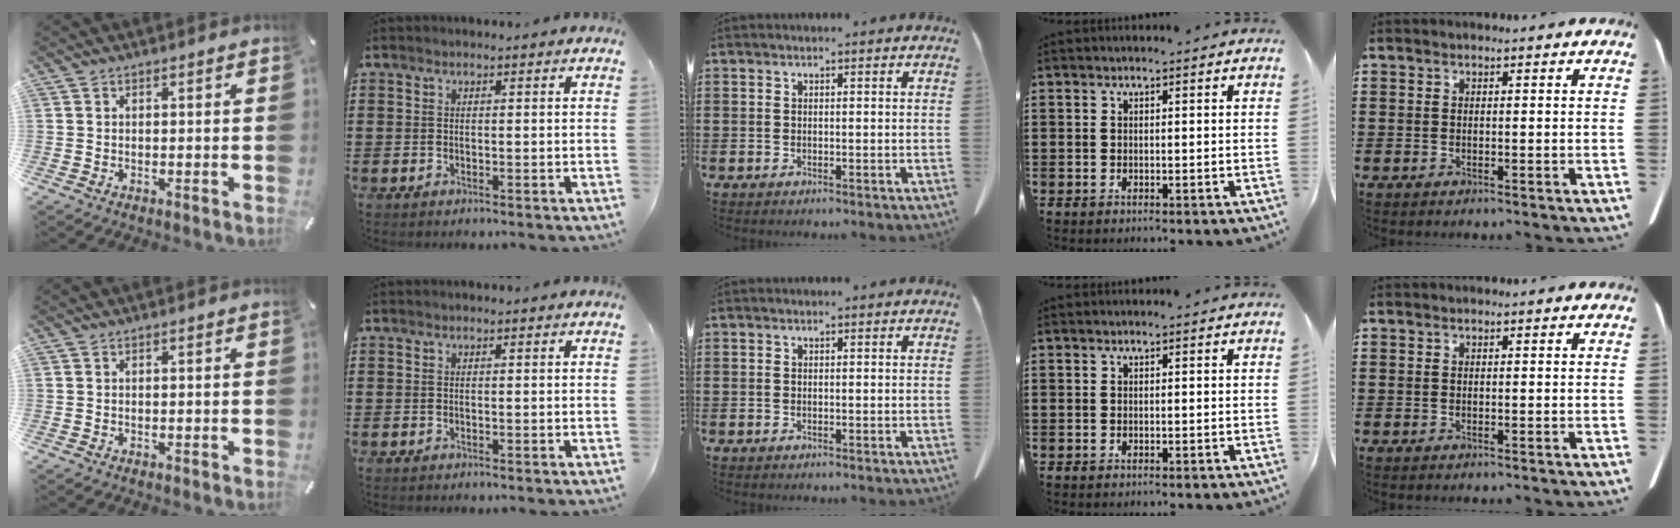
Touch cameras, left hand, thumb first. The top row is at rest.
{}